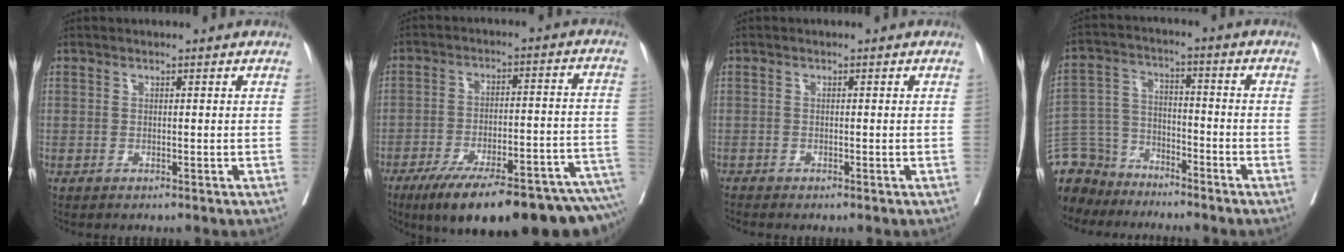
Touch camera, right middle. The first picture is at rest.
{"total": 25.0, "force": [-18.7, 3.4, 16.3], "torque": [-0.162, 0.000, -0.261]}
{"total": 0.7, "force": [-0.7, -0.1, 0.0], "torque": [-0.004, -0.003, -0.016]}
{"total": 12.0, "force": [-10.6, 5.5, 0.8], "torque": [-0.032, 0.032, -0.197]}